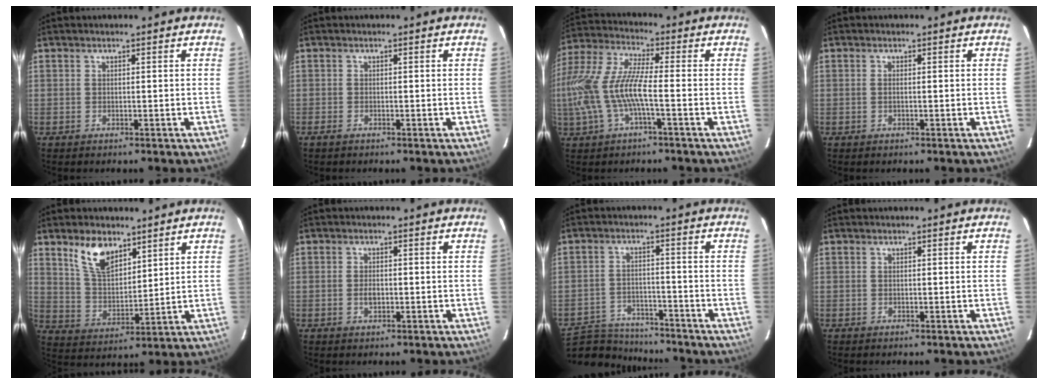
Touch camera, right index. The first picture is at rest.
{"total": 1.0, "force": [-0.8, 0.5, 0.3], "torque": [-0.006, -0.005, -0.017]}
{"total": 15.4, "force": [-3.3, 3.9, 14.5], "torque": [-0.302, -0.005, -0.062]}
{"total": 0.7, "force": [0.0, 0.0, 0.7], "torque": [-0.016, 0.002, -0.003]}
{"total": 9.8, "force": [6.3, 4.9, 5.7], "torque": [-0.105, 0.008, 0.128]}
{"total": 2.0, "force": [-0.4, 1.2, 1.5], "torque": [-0.029, 0.002, -0.007]}
{"total": 12.7, "force": [-11.5, 4.5, 3.1], "torque": [-0.090, 0.012, -0.176]}
{"total": 0.0}